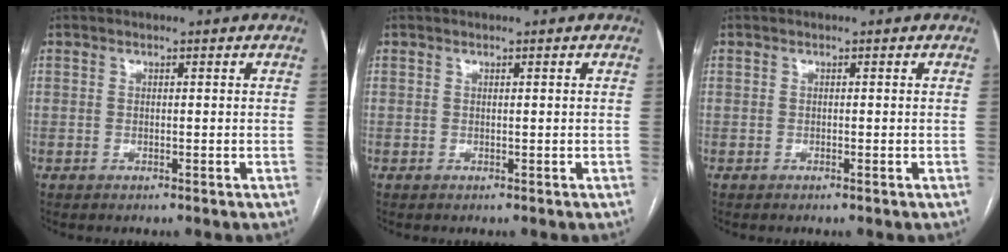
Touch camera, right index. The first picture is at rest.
{"total": 0.0}
{"total": 0.0}